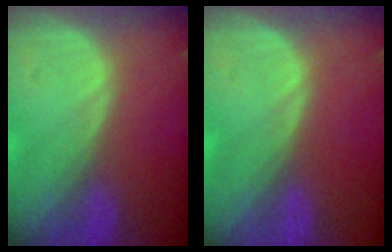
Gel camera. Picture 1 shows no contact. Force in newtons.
{"total": 0.0}